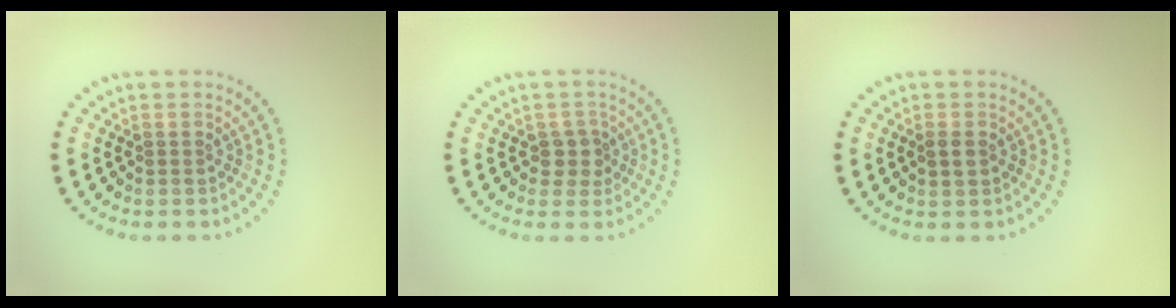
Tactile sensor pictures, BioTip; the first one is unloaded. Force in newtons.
{"total": 1.7, "press": 1.5, "slide": 0.8}
{"total": 1.4, "press": 1.4, "slide": 0.1}